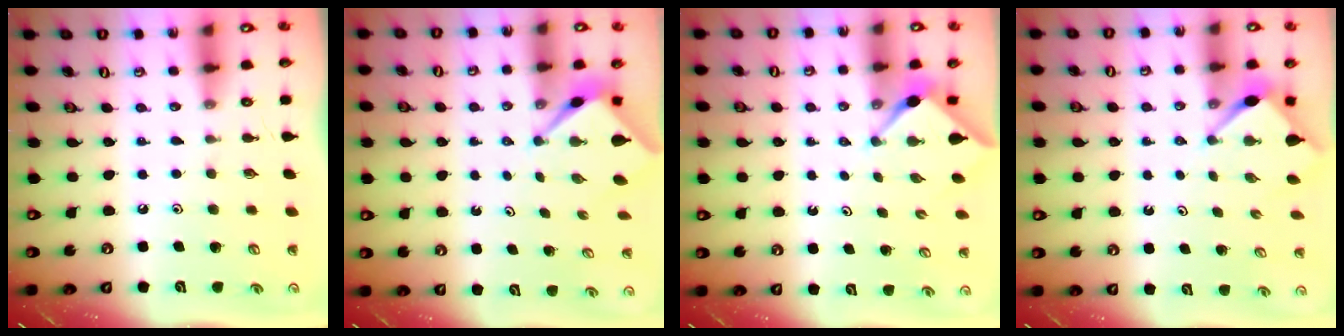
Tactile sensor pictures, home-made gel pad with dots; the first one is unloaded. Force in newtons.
{"total": 2.6, "press": 2.6, "slide": 0.1}
{"total": 3.0, "press": 3.0, "slide": 0.4}
{"total": 3.5, "press": 3.5, "slide": 0.3}